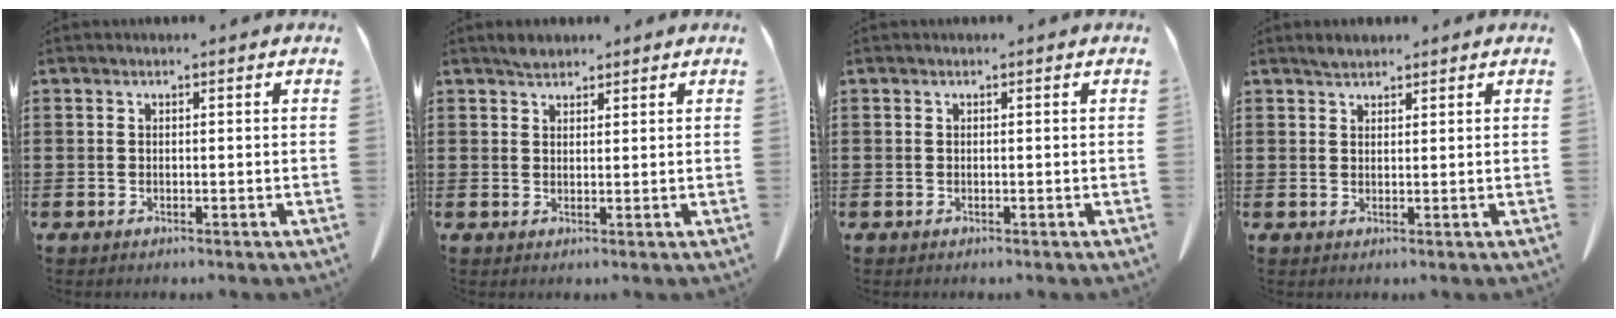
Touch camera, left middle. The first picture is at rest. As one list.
[{"total": 1.8, "force": [1.6, 0.7, 0.4], "torque": [-0.011, 0.002, 0.031]}, {"total": 0.0}, {"total": 1.6, "force": [1.5, 0.5, 0.3], "torque": [-0.009, 0.002, 0.028]}]